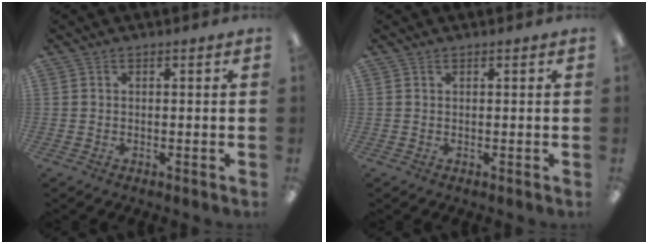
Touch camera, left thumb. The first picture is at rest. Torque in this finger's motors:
{"motor_torque": [-0.03, -0.10, -0.24, 0.08, 0.00]}